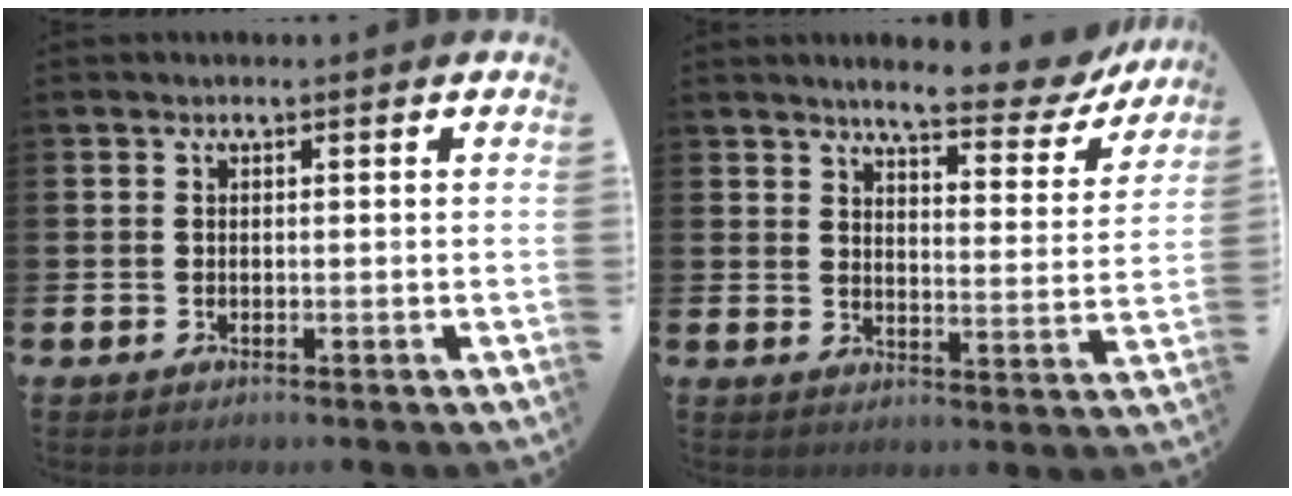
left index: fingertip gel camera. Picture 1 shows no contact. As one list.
[{"total": 6.7, "force": [6.0, 1.1, 2.7], "torque": [-0.051, -0.040, 0.098]}]